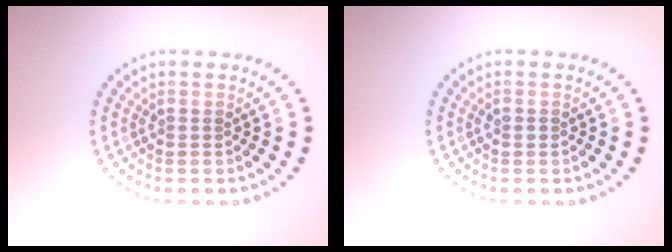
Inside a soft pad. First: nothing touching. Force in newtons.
{"total": 0.7, "press": 0.7, "slide": 0.1}